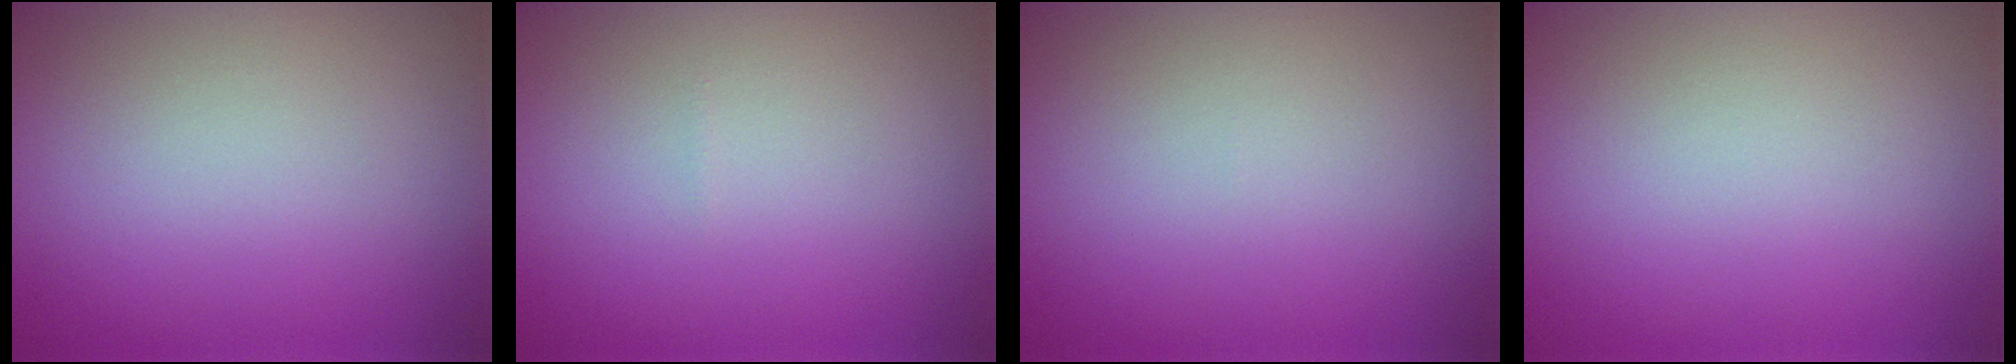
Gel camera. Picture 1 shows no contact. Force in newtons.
{"total": 0.0}
{"total": 0.0}
{"total": 0.0}